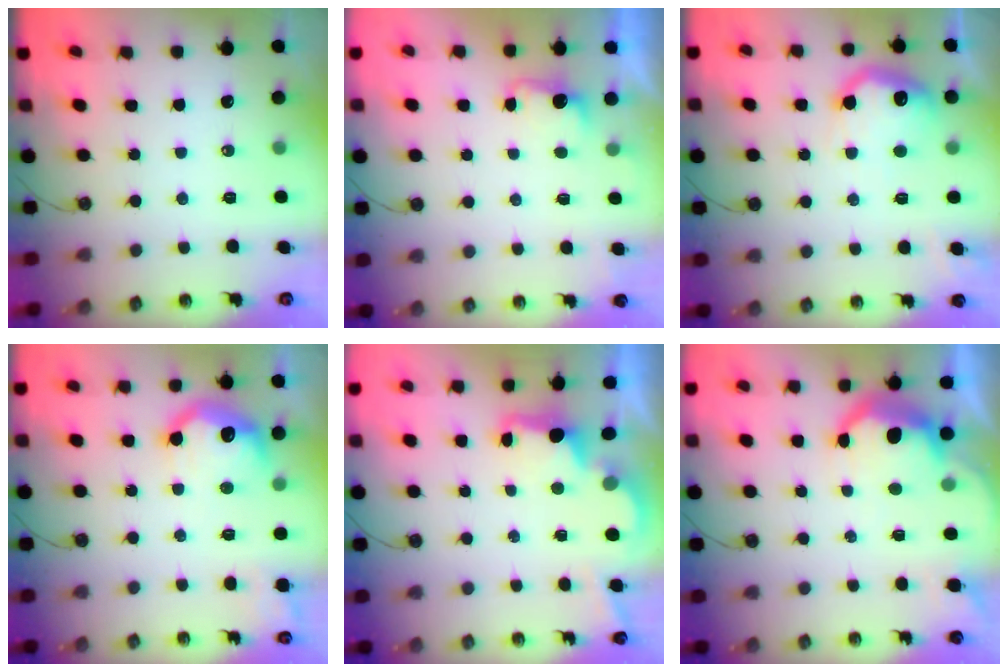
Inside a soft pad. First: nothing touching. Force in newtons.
{"total": 2.9, "press": 2.8, "slide": 0.9}
{"total": 14.8, "press": 14.7, "slide": 0.8}
{"total": 11.9, "press": 11.9, "slide": 0.8}
{"total": 2.5, "press": 2.4, "slide": 0.8}
{"total": 11.8, "press": 11.8, "slide": 0.8}